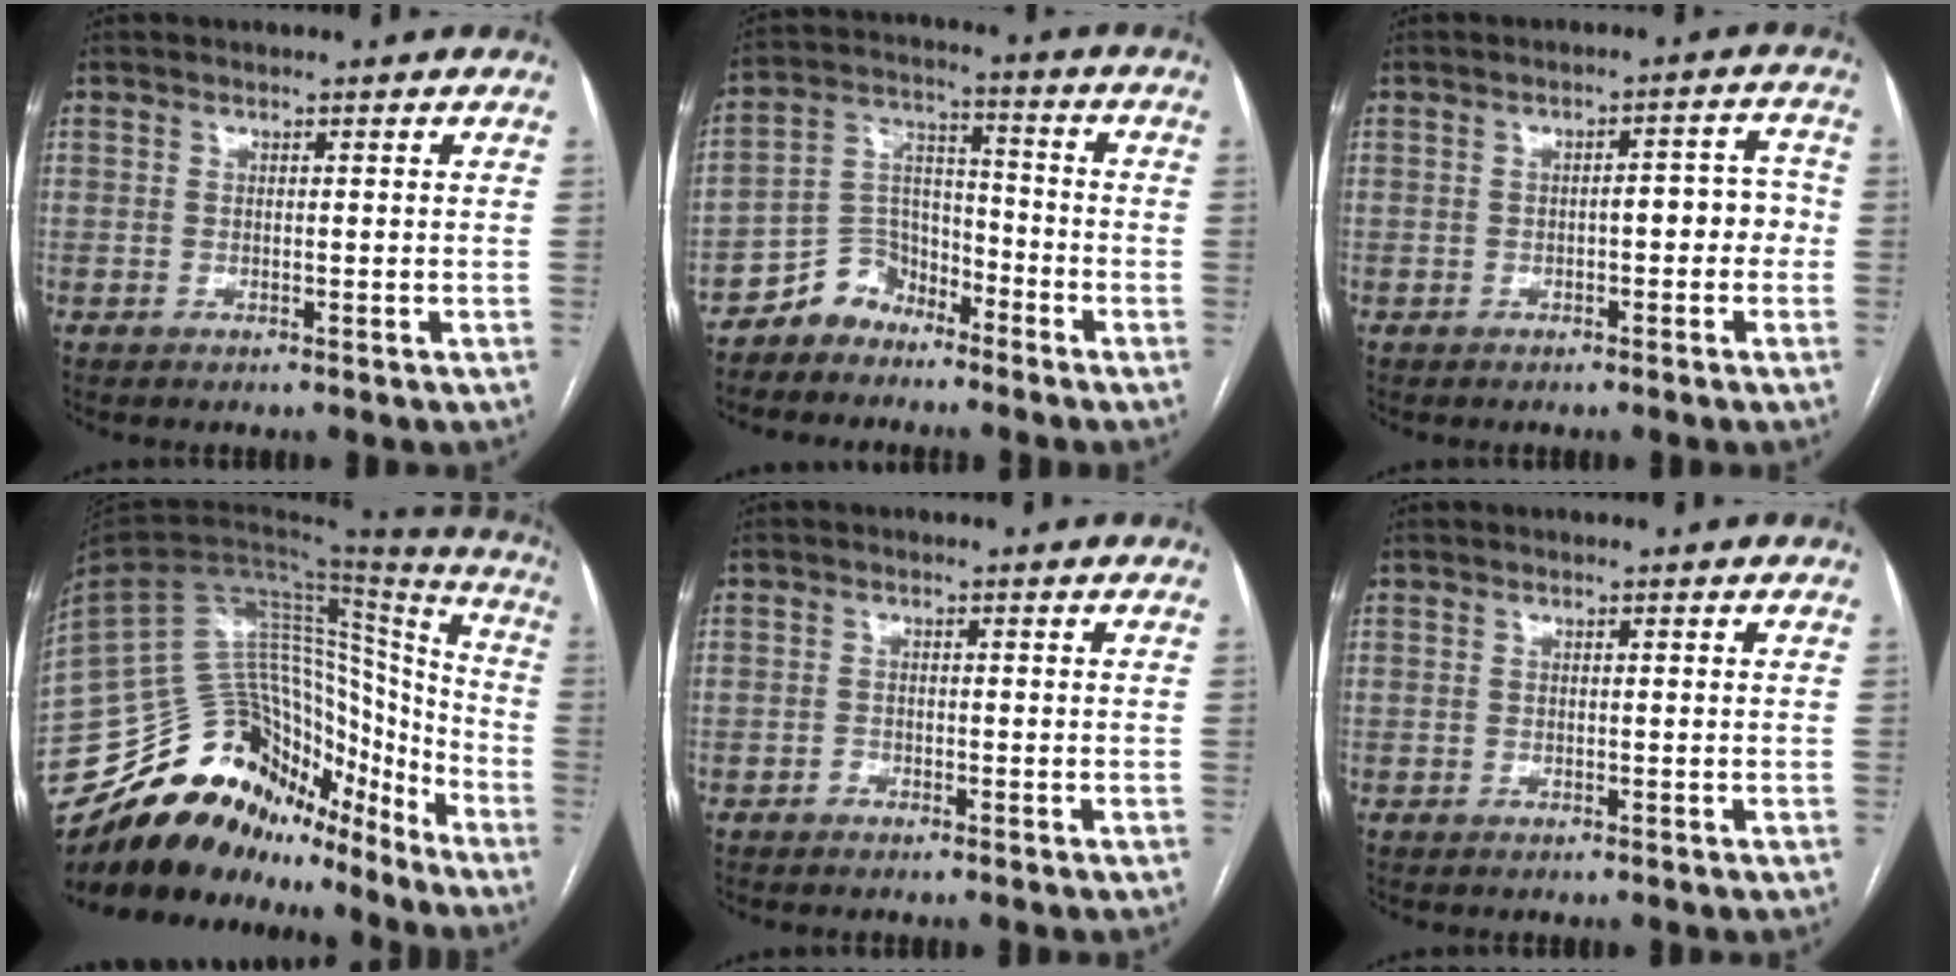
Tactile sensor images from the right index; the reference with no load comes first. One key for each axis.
{"total": 7.3, "fx": -5.7, "fy": 4.5, "fz": 0.9, "tx": -0.010, "ty": 0.031, "tz": -0.109}
{"total": 4.5, "fx": -0.9, "fy": 1.7, "fz": 4.1, "tx": -0.048, "ty": 0.028, "tz": -0.010}
{"total": 28.7, "fx": -23.4, "fy": 12.4, "fz": 11.1, "tx": -0.204, "ty": 0.036, "tz": -0.357}
{"total": 0.9, "fx": -0.7, "fy": 0.5, "fz": 0.1, "tx": 0.001, "ty": 0.003, "tz": -0.016}
{"total": 0.0}